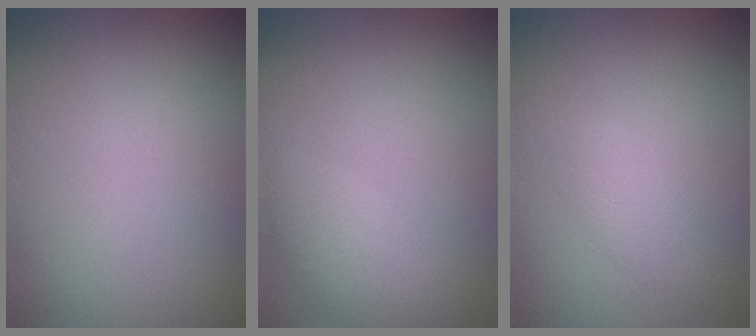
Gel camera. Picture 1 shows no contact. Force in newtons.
{"total": 2.3, "press": 2.3, "slide": 0.2}
{"total": 1.9, "press": 1.9, "slide": 0.0}